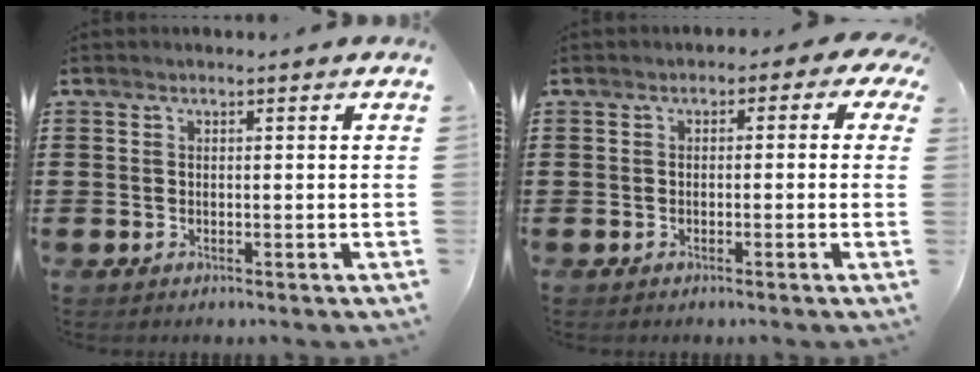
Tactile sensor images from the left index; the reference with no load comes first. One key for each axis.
{"total": 1.4, "fx": -1.1, "fy": 0.7, "fz": 0.5, "tx": -0.015, "ty": 0.007, "tz": -0.025}